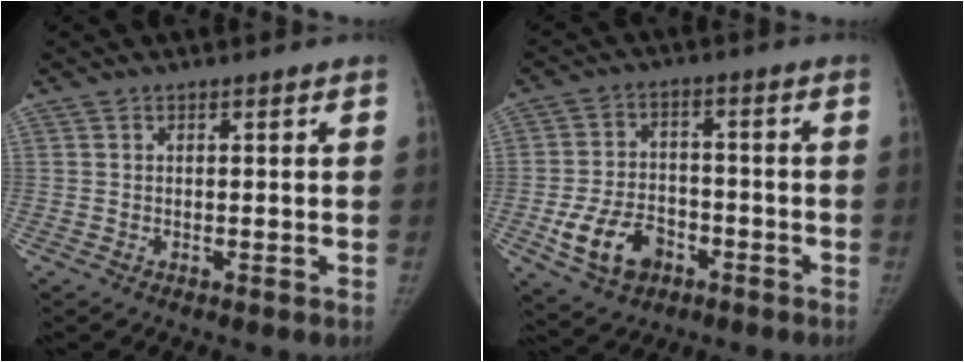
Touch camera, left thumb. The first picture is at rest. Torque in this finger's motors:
{"motor_torque": [-0.46, 2.33, 0.44, -0.35, 0.28]}